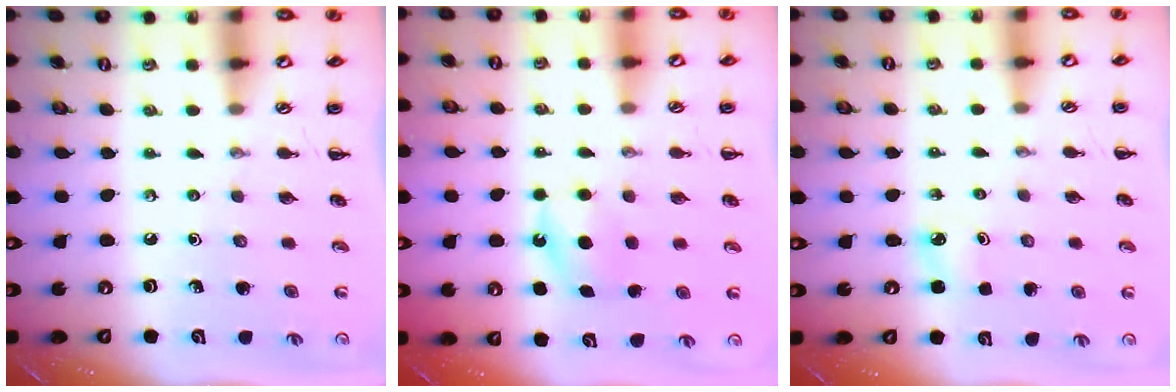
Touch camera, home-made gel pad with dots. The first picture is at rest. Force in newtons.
{"total": 5.7, "press": 5.5, "slide": 1.5}
{"total": 3.3, "press": 3.1, "slide": 1.0}